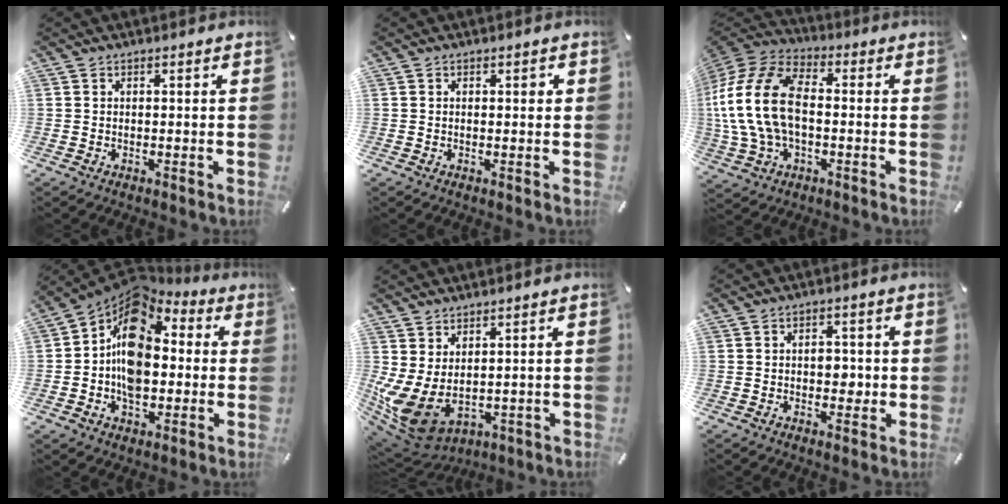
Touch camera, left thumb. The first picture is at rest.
{"total": 1.0, "force": [0.2, 0.5, 0.8], "torque": [-0.009, 0.001, 0.000]}
{"total": 18.5, "force": [-1.5, 12.3, 13.8], "torque": [-0.298, 0.019, -0.030]}
{"total": 14.3, "force": [0.1, 10.6, 9.5], "torque": [-0.179, 0.000, 0.002]}
{"total": 8.2, "force": [-0.4, 5.5, 6.0], "torque": [-0.150, -0.019, -0.003]}
{"total": 3.7, "force": [-0.3, 2.6, 2.6], "torque": [-0.033, 0.003, -0.010]}